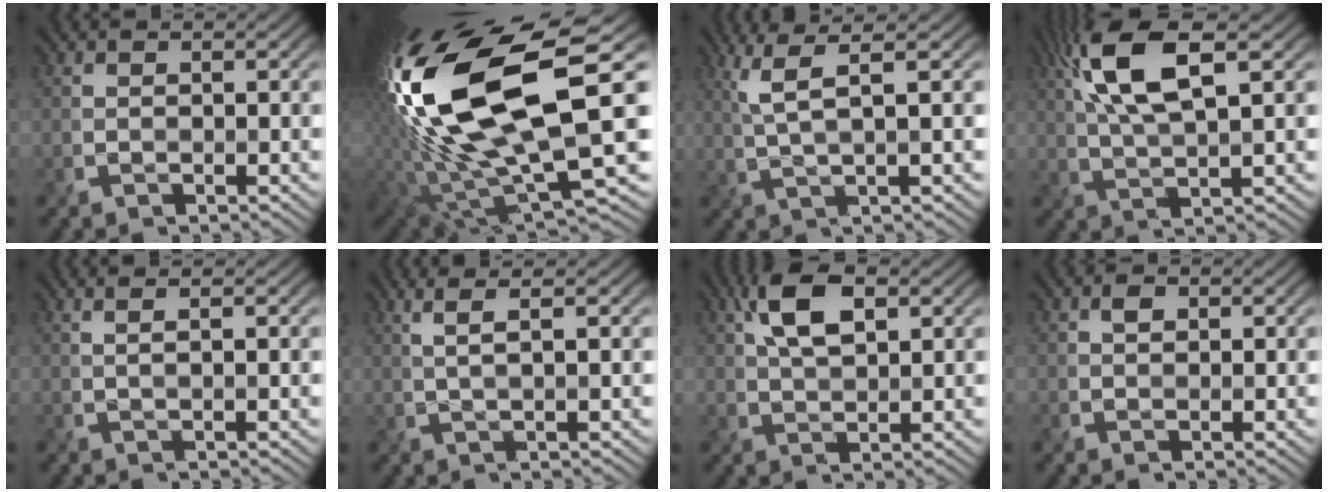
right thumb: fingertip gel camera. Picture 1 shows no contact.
{"total": 20.0, "force": [5.1, 7.5, 17.8], "torque": [-0.384, -0.006, 0.085]}
{"total": 5.1, "force": [2.4, 0.7, 4.5], "torque": [-0.096, 0.012, 0.053]}
{"total": 10.7, "force": [4.4, 3.5, 9.1], "torque": [-0.202, 0.015, 0.080]}
{"total": 1.8, "force": [1.0, 0.3, 1.5], "torque": [-0.007, 0.001, -0.005]}
{"total": 3.2, "force": [1.6, 0.4, 2.7], "torque": [-0.033, 0.005, 0.021]}
{"total": 6.5, "force": [2.6, 3.0, 5.1], "torque": [-0.110, 0.008, 0.048]}
{"total": 1.0, "force": [0.5, 0.8, 0.5], "torque": [-0.007, 0.001, 0.007]}